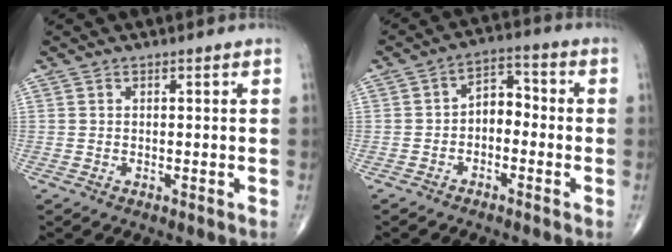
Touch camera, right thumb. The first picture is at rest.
{"total": 5.5, "force": [-1.4, 3.6, 3.9], "torque": [-0.042, 0.035, -0.037]}